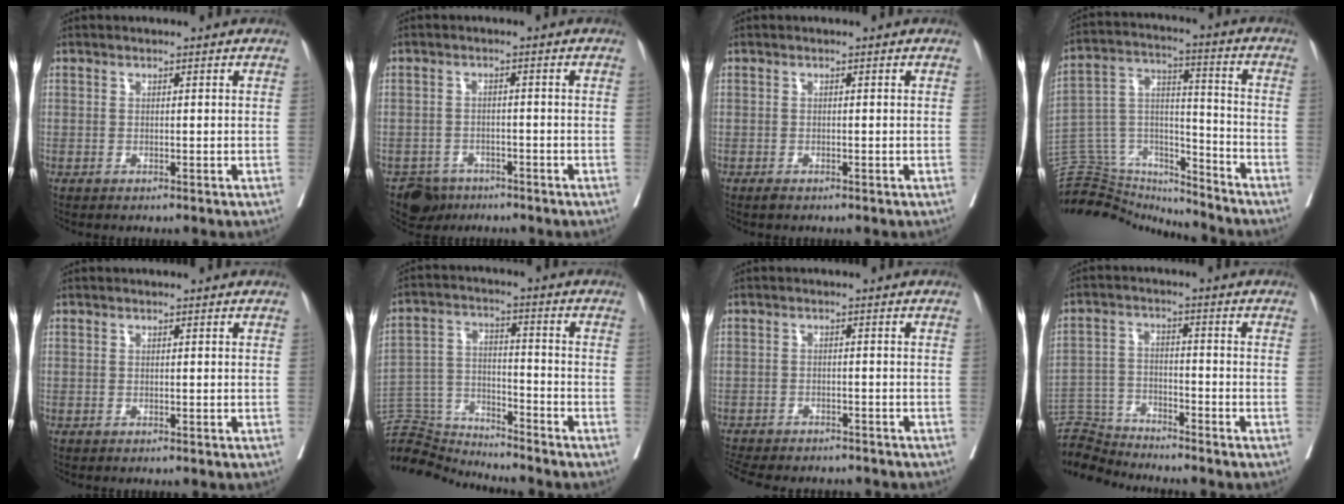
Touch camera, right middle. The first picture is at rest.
{"total": 3.8, "force": [-2.8, 2.5, 0.0], "torque": [0.004, 0.007, -0.045]}
{"total": 0.6, "force": [-0.4, 0.2, 0.3], "torque": [-0.008, -0.002, -0.006]}
{"total": 16.3, "force": [-15.4, 4.8, 2.1], "torque": [-0.048, 0.076, -0.251]}
{"total": 0.0}
{"total": 10.9, "force": [-10.9, 0.3, -0.5], "torque": [0.010, 0.031, -0.204]}
{"total": 13.8, "force": [-12.2, 3.9, 5.1], "torque": [-0.116, -0.009, -0.160]}
{"total": 7.0, "force": [-7.0, -0.1, -0.9], "torque": [0.017, 0.002, -0.132]}